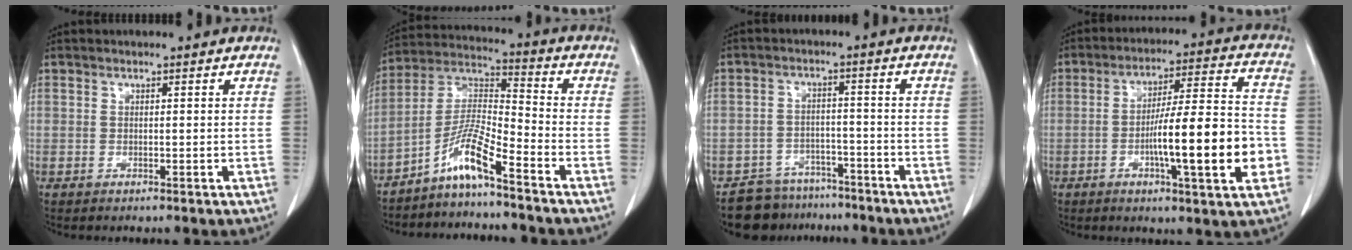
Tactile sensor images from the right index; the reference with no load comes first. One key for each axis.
{"total": 8.3, "fx": -5.8, "fy": 0.1, "fz": 5.9, "tx": -0.126, "ty": 0.005, "tz": -0.114}
{"total": 7.6, "fx": -6.5, "fy": 4.1, "fz": -0.1, "tx": 0.017, "ty": 0.023, "tz": -0.099}
{"total": 15.5, "fx": -3.9, "fy": 1.2, "fz": 14.9, "tx": -0.236, "ty": 0.005, "tz": -0.059}